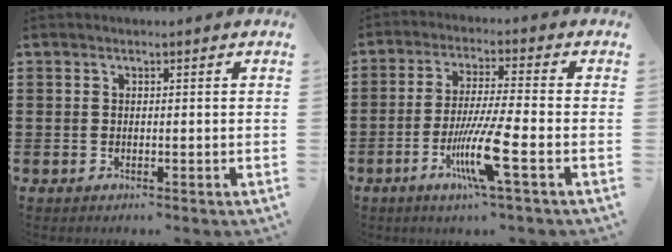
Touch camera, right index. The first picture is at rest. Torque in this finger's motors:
{"motor_torque": [2.14, 0.00, 0.78, 0.13]}